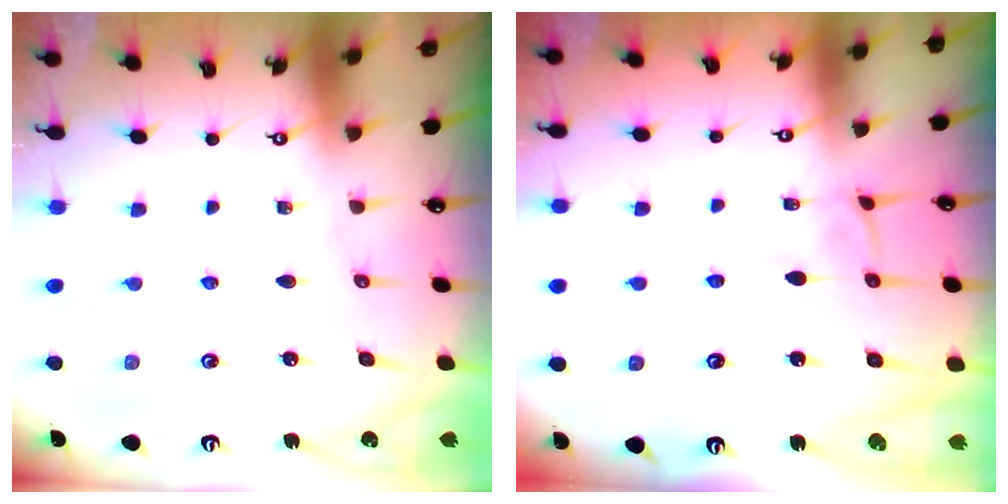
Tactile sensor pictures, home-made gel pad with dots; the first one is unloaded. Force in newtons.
{"total": 2.9, "press": 2.9, "slide": 0.1}